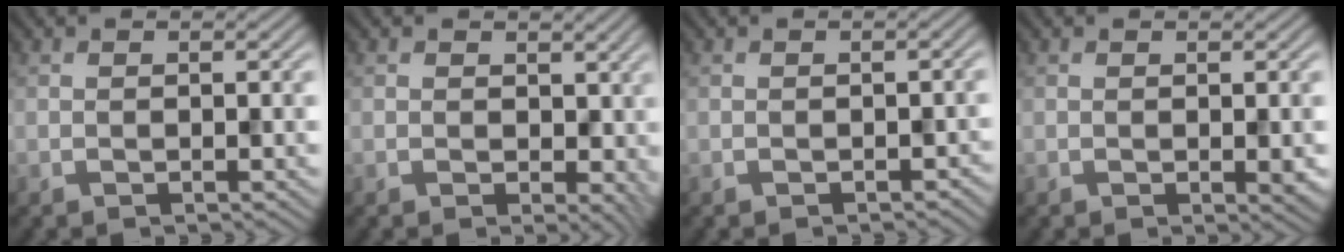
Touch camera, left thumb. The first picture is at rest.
{"total": 3.6, "force": [0.3, 2.6, 2.5], "torque": [-0.044, -0.010, 0.007]}
{"total": 0.9, "force": [-0.6, 0.5, 0.4], "torque": [-0.007, -0.004, -0.010]}
{"total": 1.0, "force": [0.0, 0.3, 1.0], "torque": [-0.012, -0.004, 0.000]}